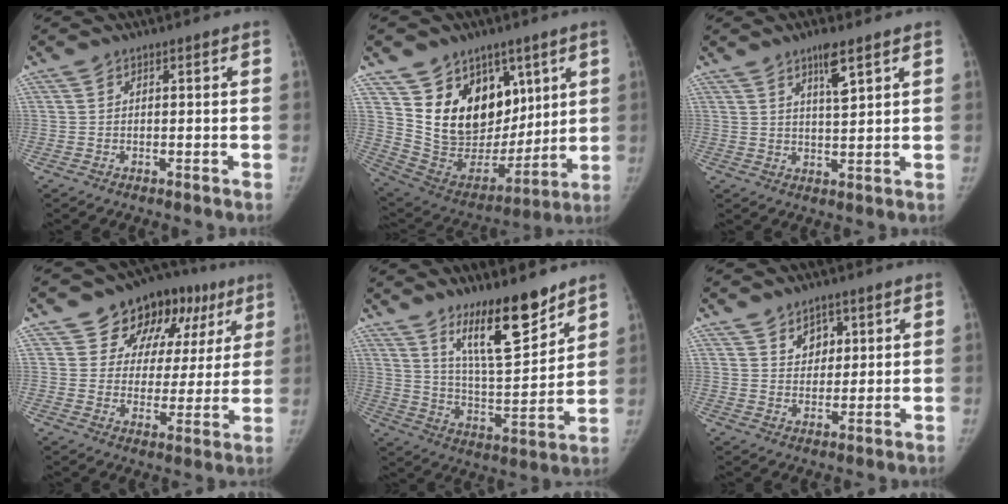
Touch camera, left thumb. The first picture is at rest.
{"total": 20.1, "force": [9.3, 14.8, 10.0], "torque": [-0.114, -0.031, 0.189]}
{"total": 5.2, "force": [3.2, 1.0, 4.0], "torque": [-0.064, -0.021, 0.057]}
{"total": 16.5, "force": [8.5, 11.7, 8.0], "torque": [-0.040, -0.002, 0.118]}
{"total": 15.3, "force": [10.9, 3.8, 10.0], "torque": [-0.133, -0.087, 0.193]}
{"total": 4.8, "force": [2.4, 3.6, 2.2], "torque": [-0.005, -0.016, 0.042]}